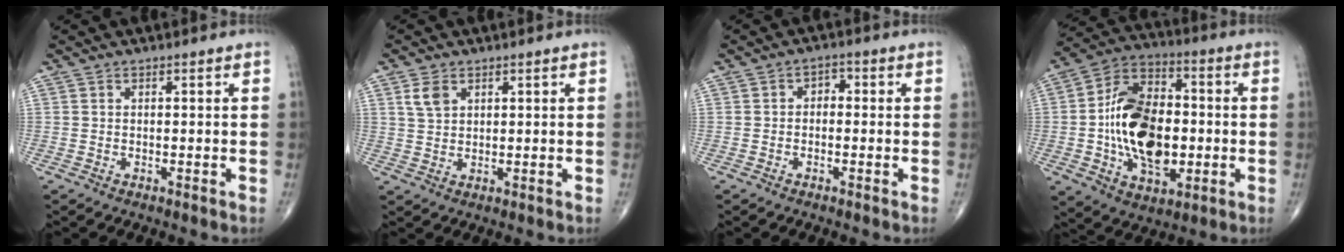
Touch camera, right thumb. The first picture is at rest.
{"total": 3.6, "force": [1.8, 2.3, 2.1], "torque": [-0.034, -0.003, 0.039]}
{"total": 2.5, "force": [-0.2, 1.9, 1.6], "torque": [-0.009, 0.014, -0.013]}
{"total": 20.0, "force": [-1.3, 12.4, 15.6], "torque": [-0.247, 0.021, -0.019]}